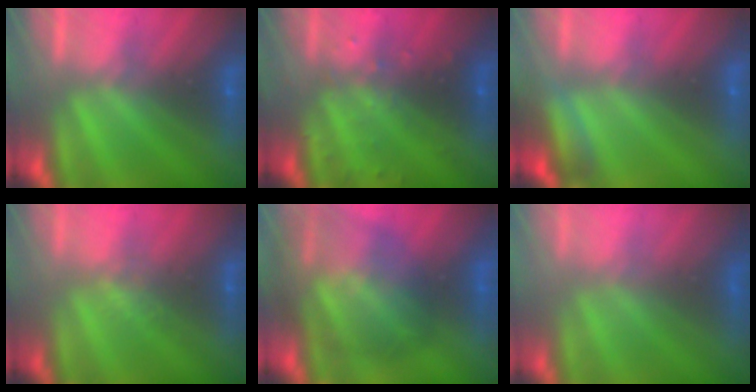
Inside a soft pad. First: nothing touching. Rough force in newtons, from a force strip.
{"total": 3.1}
{"total": 2.9}
{"total": 1.2}
{"total": 9.8}
{"total": 6.5}